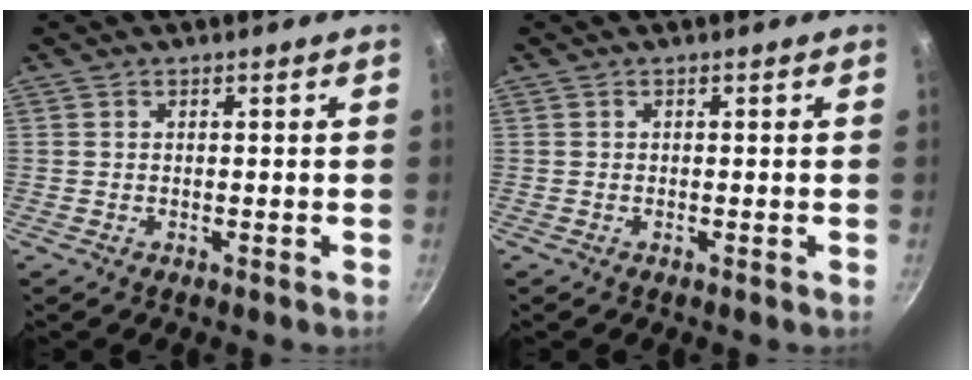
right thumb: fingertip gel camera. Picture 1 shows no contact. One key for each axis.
{"total": 0.0}